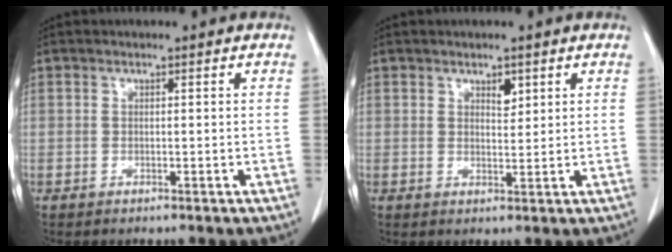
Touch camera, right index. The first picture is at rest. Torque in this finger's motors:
{"motor_torque": [0.07, -0.01, 0.00, 0.01]}